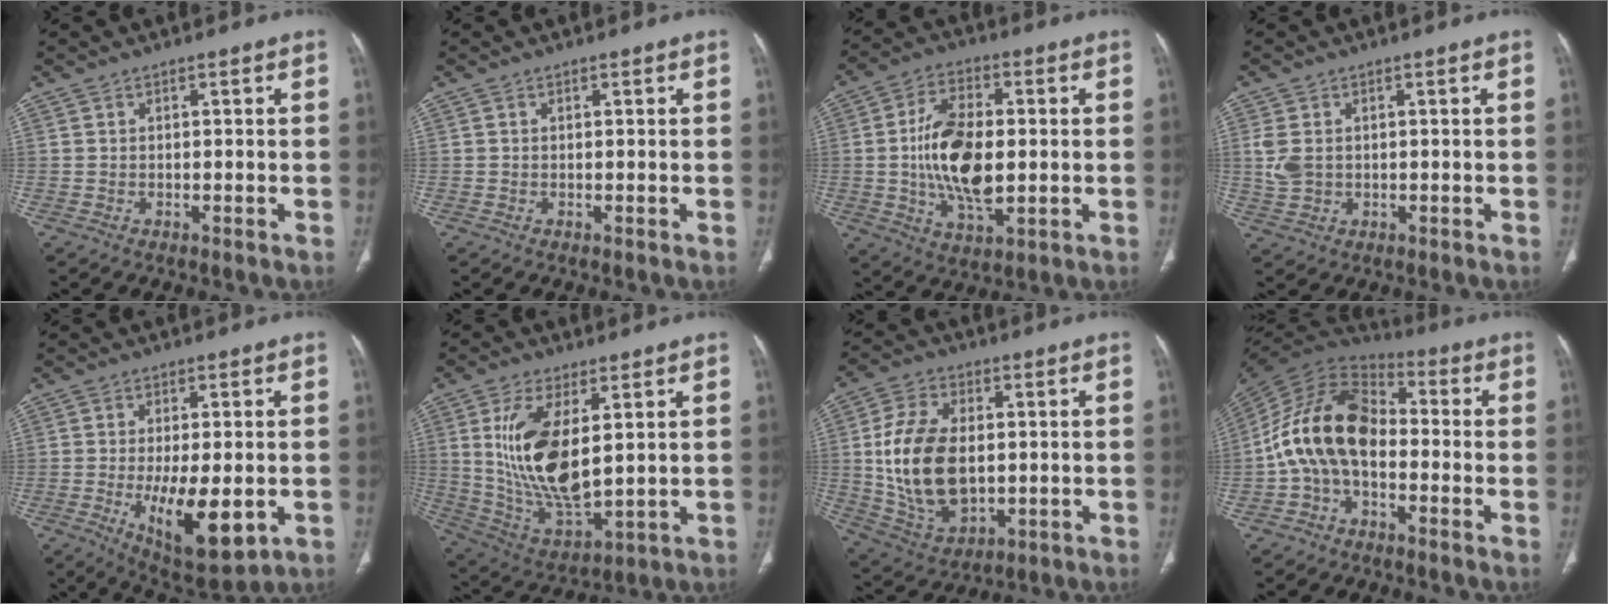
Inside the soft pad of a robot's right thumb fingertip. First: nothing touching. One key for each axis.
{"total": 0.0}
{"total": 15.0, "fx": -0.2, "fy": 7.9, "fz": 12.8, "tx": -0.229, "ty": -0.001, "tz": -0.002}
{"total": 4.4, "fx": 0.6, "fy": 3.3, "fz": 2.9, "tx": -0.066, "ty": -0.001, "tz": 0.018}
{"total": 13.3, "fx": -3.1, "fy": 5.3, "fz": 11.8, "tx": -0.180, "ty": -0.022, "tz": -0.033}
{"total": 16.9, "fx": 3.5, "fy": 7.6, "fz": 14.7, "tx": -0.283, "ty": -0.026, "tz": 0.084}
{"total": 17.4, "fx": 0.4, "fy": 10.9, "fz": 13.6, "tx": -0.251, "ty": -0.006, "tz": 0.023}
{"total": 16.0, "fx": -2.2, "fy": 10.1, "fz": 12.1, "tx": -0.218, "ty": 0.052, "tz": -0.052}